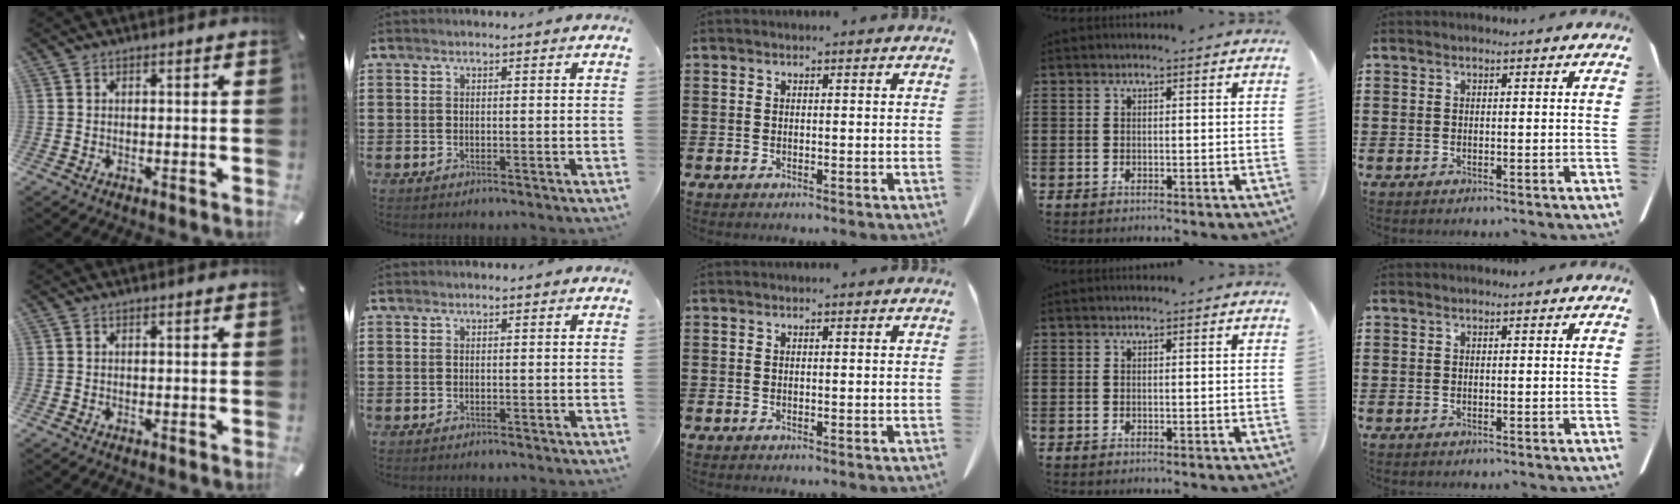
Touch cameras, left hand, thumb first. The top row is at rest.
{}